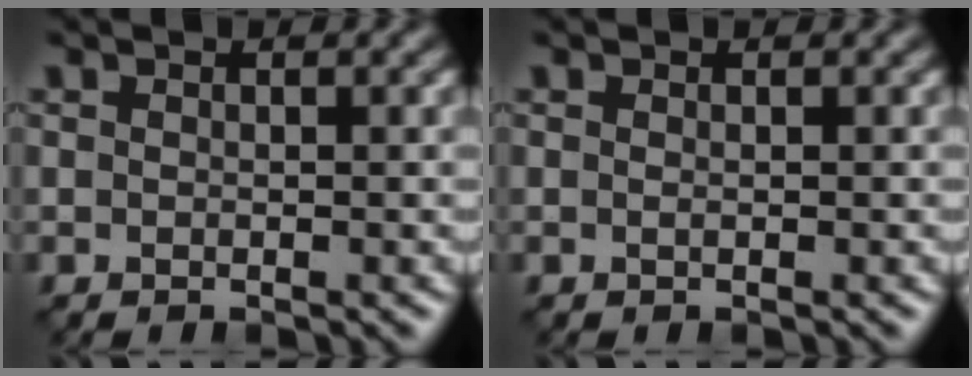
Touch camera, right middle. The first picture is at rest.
{"total": 0.0}